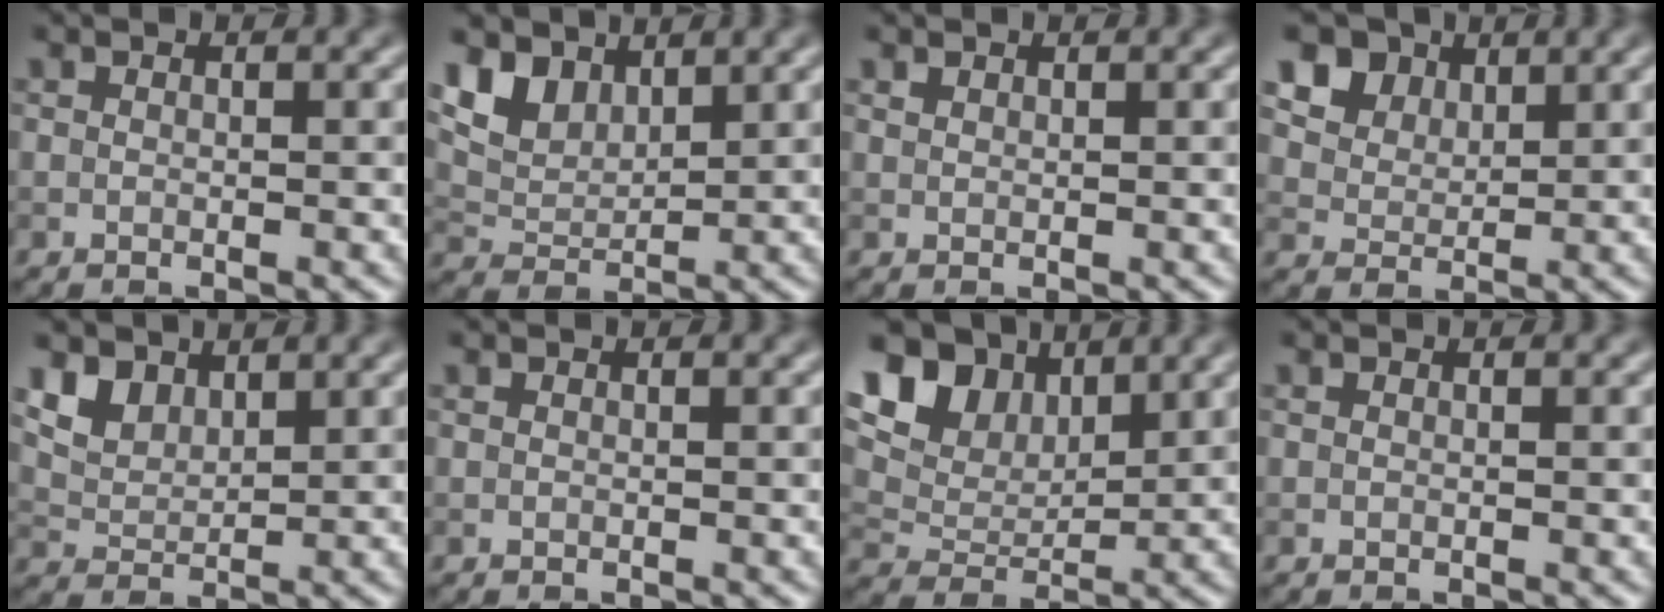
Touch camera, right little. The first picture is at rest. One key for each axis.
{"total": 4.5, "fx": 3.1, "fy": 2.5, "fz": 2.0, "tx": -0.052, "ty": -0.002, "tz": 0.059}
{"total": 0.6, "fx": 0.5, "fy": 0.3, "fz": 0.1, "tx": -0.003, "ty": 0.000, "tz": 0.013}
{"total": 8.7, "fx": 5.2, "fy": 6.1, "fz": 3.5, "tx": -0.090, "ty": 0.015, "tz": 0.090}
{"total": 4.0, "fx": 2.8, "fy": 2.4, "fz": 1.6, "tx": -0.048, "ty": -0.014, "tz": 0.073}
{"total": 0.0}
{"total": 9.7, "fx": 5.7, "fy": 5.7, "fz": 5.4, "tx": -0.123, "ty": 0.021, "tz": 0.081}
{"total": 0.0}